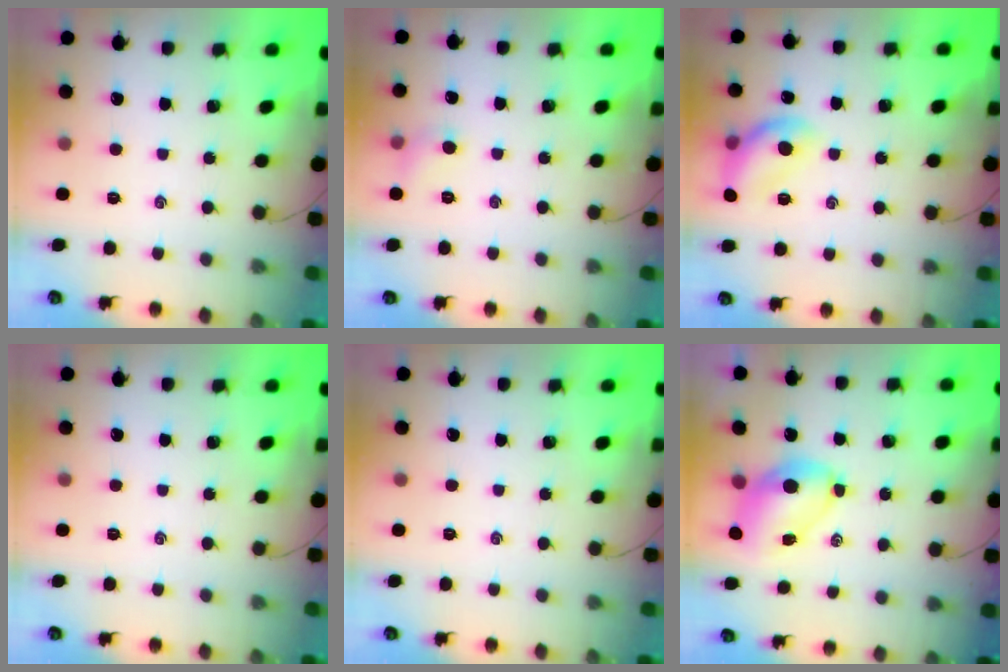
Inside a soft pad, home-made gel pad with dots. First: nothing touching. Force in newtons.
{"total": 4.9, "press": 4.7, "slide": 1.4}
{"total": 13.9, "press": 13.9, "slide": 1.1}
{"total": 0.0}
{"total": 0.0}
{"total": 7.8, "press": 7.8, "slide": 1.1}